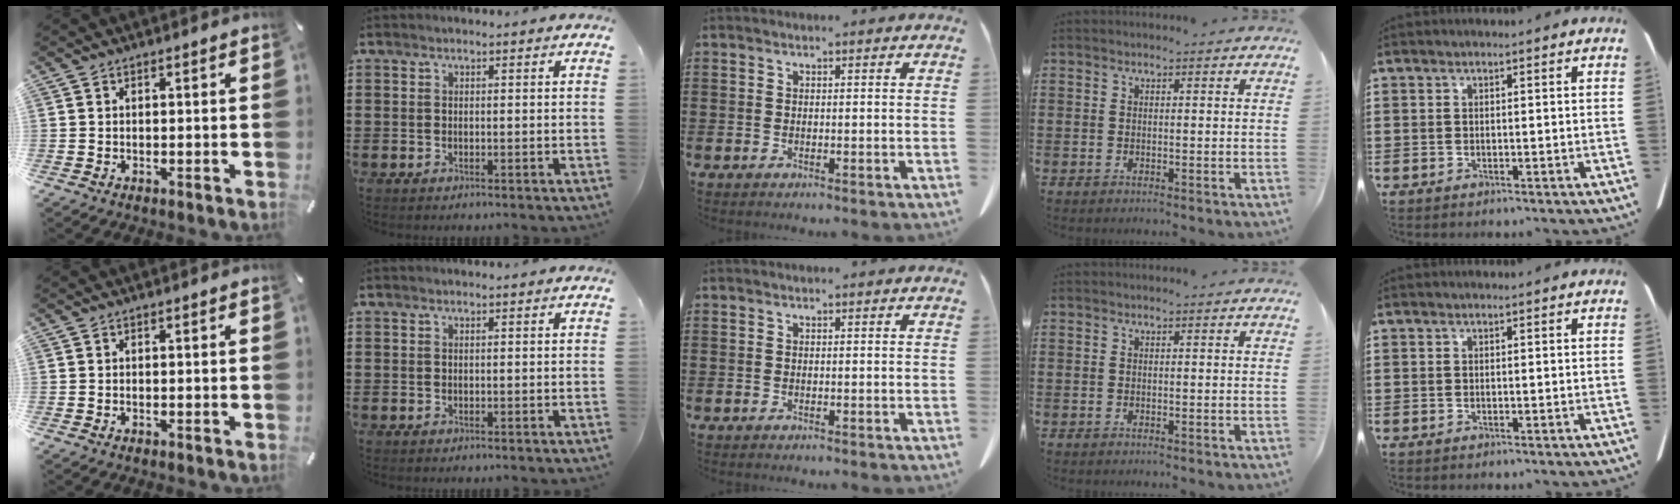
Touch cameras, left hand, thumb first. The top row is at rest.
{}